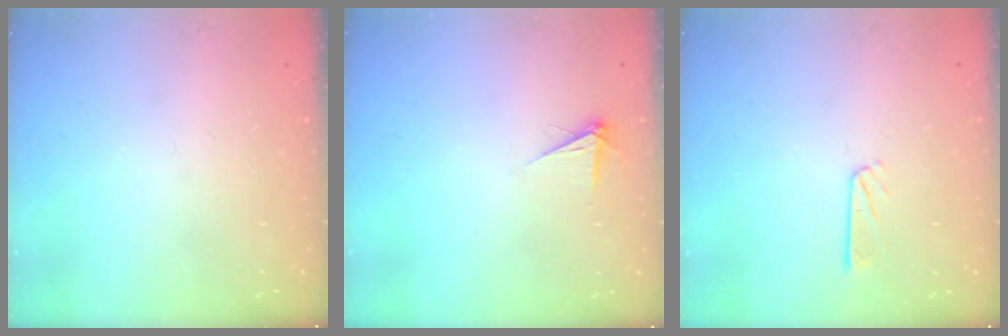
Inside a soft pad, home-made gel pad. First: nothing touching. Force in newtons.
{"total": 4.0, "press": 4.0, "slide": 0.5}
{"total": 5.4, "press": 5.4, "slide": 0.1}